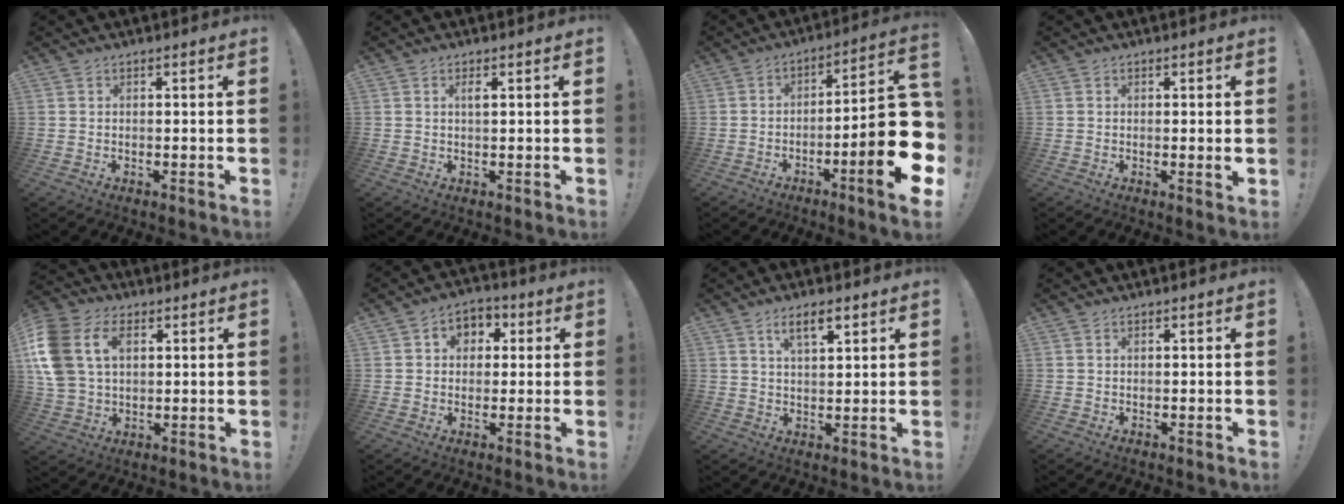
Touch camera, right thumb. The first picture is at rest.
{"total": 1.2, "force": [0.5, 0.3, 1.1], "torque": [-0.014, -0.001, 0.005]}
{"total": 19.8, "force": [-5.4, 4.2, 18.6], "torque": [-0.257, 0.027, -0.078]}
{"total": 2.3, "force": [0.2, -0.1, 2.3], "torque": [-0.029, -0.007, 0.002]}
{"total": 15.6, "force": [4.8, 11.1, 9.9], "torque": [-0.216, -0.005, 0.094]}
{"total": 5.7, "force": [0.8, 5.1, 2.3], "torque": [-0.026, 0.003, 0.015]}
{"total": 6.3, "force": [3.5, 2.2, 4.8], "torque": [-0.074, -0.012, 0.057]}
{"total": 0.0}